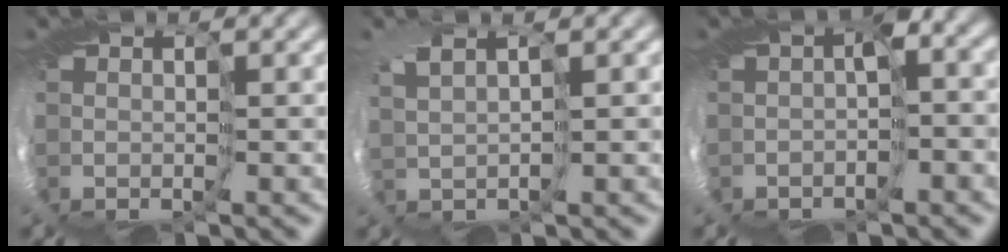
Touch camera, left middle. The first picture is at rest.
{"total": 1.7, "force": [1.1, 0.5, 1.2], "torque": [-0.041, 0.013, 0.024]}
{"total": 3.7, "force": [-0.6, 2.1, 3.0], "torque": [-0.058, -0.010, -0.004]}